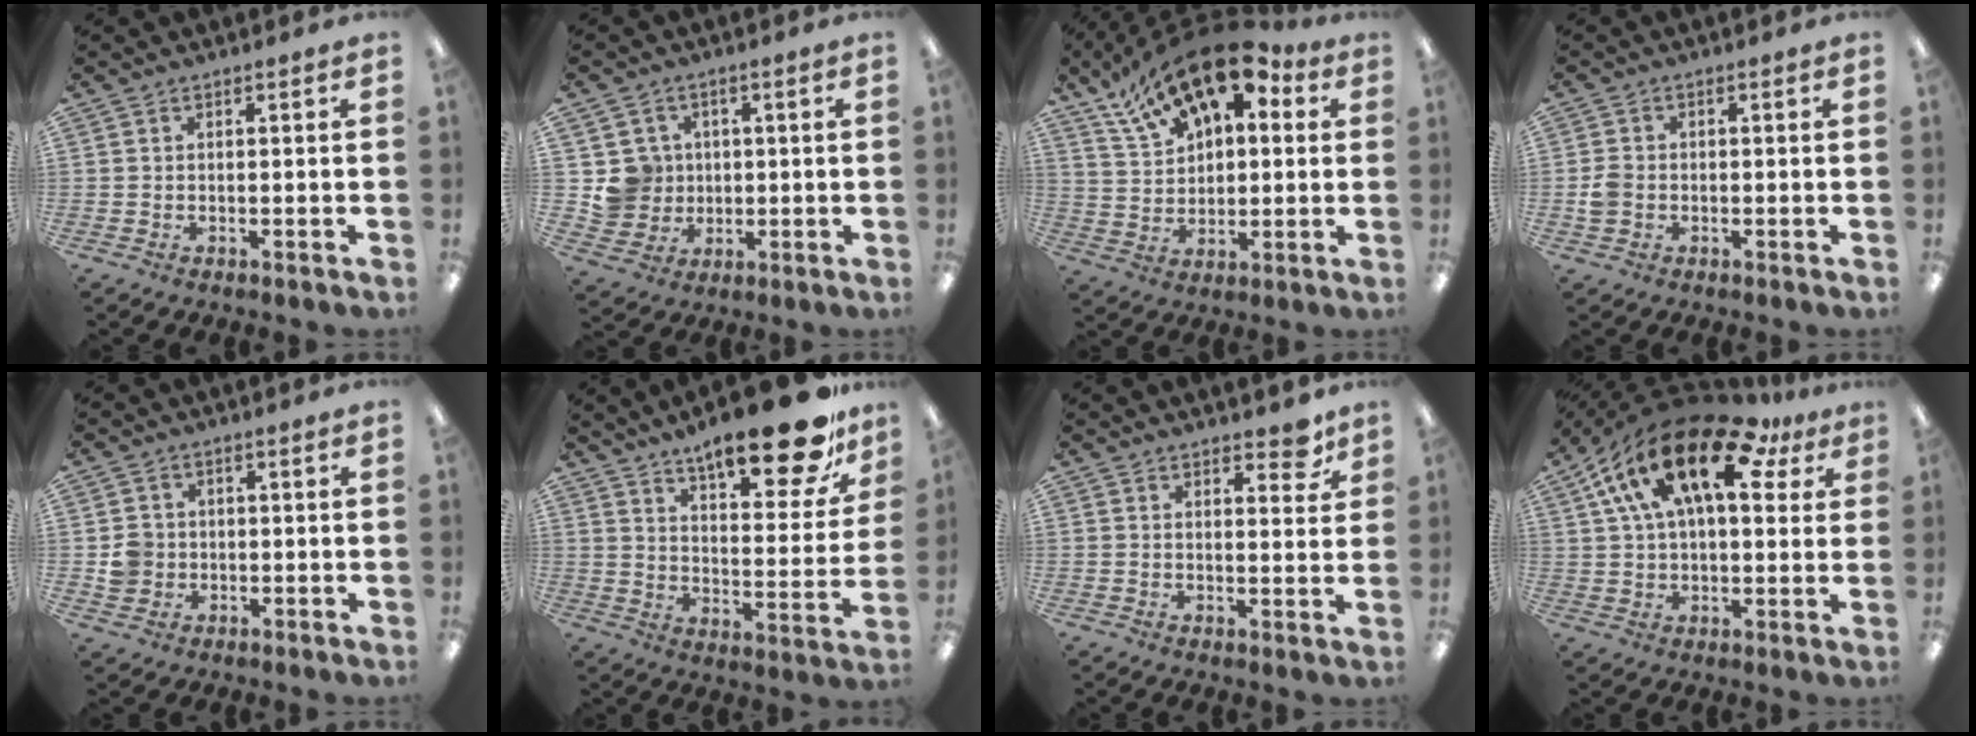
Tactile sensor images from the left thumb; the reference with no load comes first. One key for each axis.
{"total": 8.0, "fx": 1.3, "fy": 7.9, "fz": 0.7, "tx": -0.026, "ty": 0.004, "tz": 0.033}
{"total": 17.9, "fx": 11.8, "fy": 8.7, "fz": 10.2, "tx": -0.181, "ty": -0.064, "tz": 0.214}
{"total": 3.3, "fx": -0.7, "fy": 2.7, "fz": 1.7, "tx": -0.027, "ty": 0.007, "tz": -0.012}
{"total": 4.8, "fx": -0.4, "fy": 4.7, "fz": 1.2, "tx": -0.010, "ty": 0.007, "tz": -0.007}
{"total": 20.1, "fx": 14.7, "fy": 6.0, "fz": 12.3, "tx": -0.168, "ty": -0.100, "tz": 0.237}
{"total": 5.6, "fx": 4.3, "fy": 2.5, "fz": 2.6, "tx": -0.021, "ty": -0.022, "tz": 0.071}
{"total": 21.7, "fx": 10.6, "fy": 10.4, "fz": 15.8, "tx": -0.296, "ty": -0.041, "tz": 0.177}